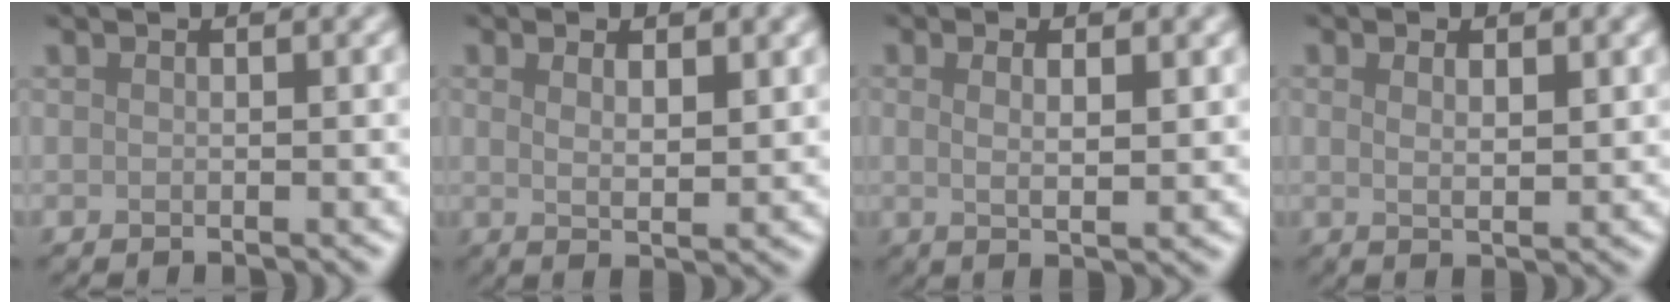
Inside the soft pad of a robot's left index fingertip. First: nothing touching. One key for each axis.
{"total": 3.6, "fx": 1.5, "fy": 1.0, "fz": 3.2, "tx": -0.046, "ty": -0.003, "tz": 0.021}
{"total": 3.6, "fx": 1.1, "fy": 0.9, "fz": 3.3, "tx": -0.041, "ty": -0.004, "tz": 0.009}
{"total": 2.6, "fx": 1.1, "fy": 0.9, "fz": 2.1, "tx": -0.031, "ty": 0.001, "tz": 0.017}